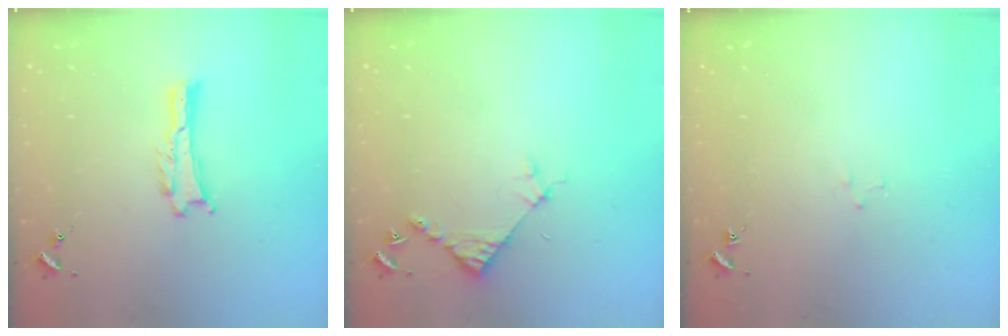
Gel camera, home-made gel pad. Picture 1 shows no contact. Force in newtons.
{"total": 4.5, "press": 4.5, "slide": 0.4}
{"total": 1.6, "press": 1.6, "slide": 0.1}